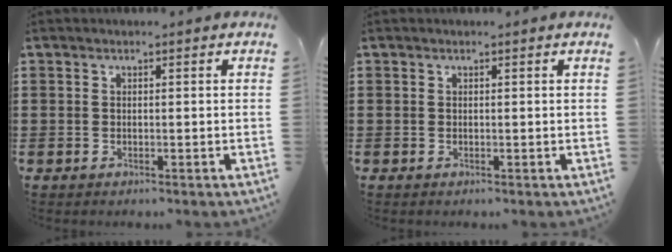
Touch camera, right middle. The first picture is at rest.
{"total": 0.0}